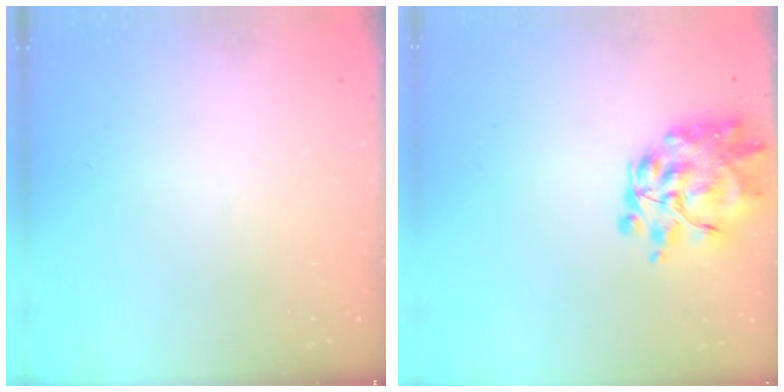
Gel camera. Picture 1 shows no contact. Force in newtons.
{"total": 8.7, "press": 8.2, "slide": 3.0}